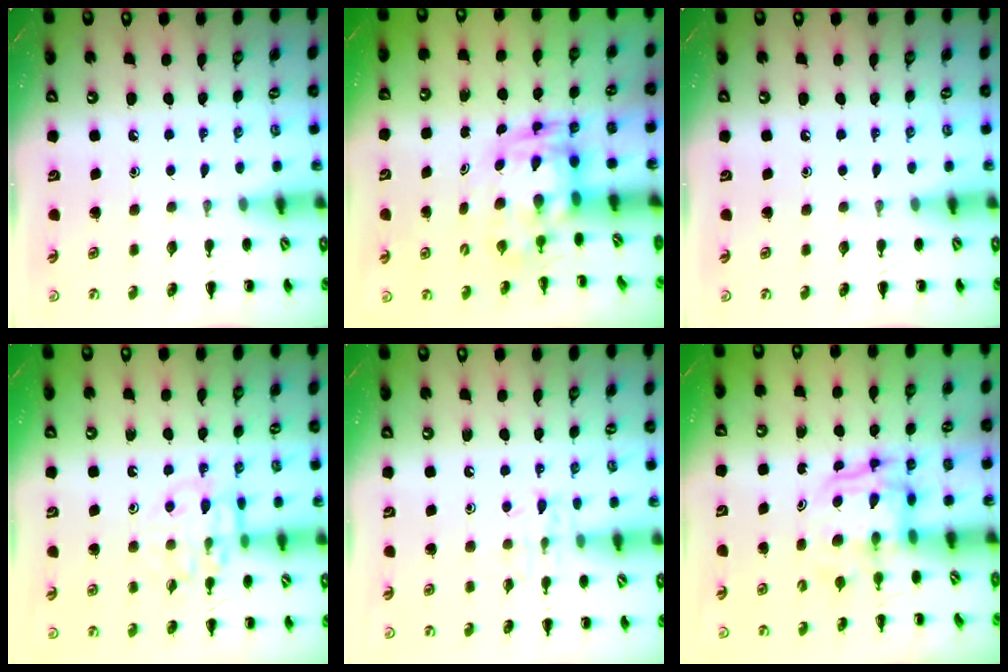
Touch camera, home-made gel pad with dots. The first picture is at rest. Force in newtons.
{"total": 3.1, "press": 3.0, "slide": 0.6}
{"total": 0.0}
{"total": 11.2, "press": 11.2, "slide": 1.2}
{"total": 7.6, "press": 7.5, "slide": 1.0}
{"total": 3.8, "press": 3.8, "slide": 0.4}